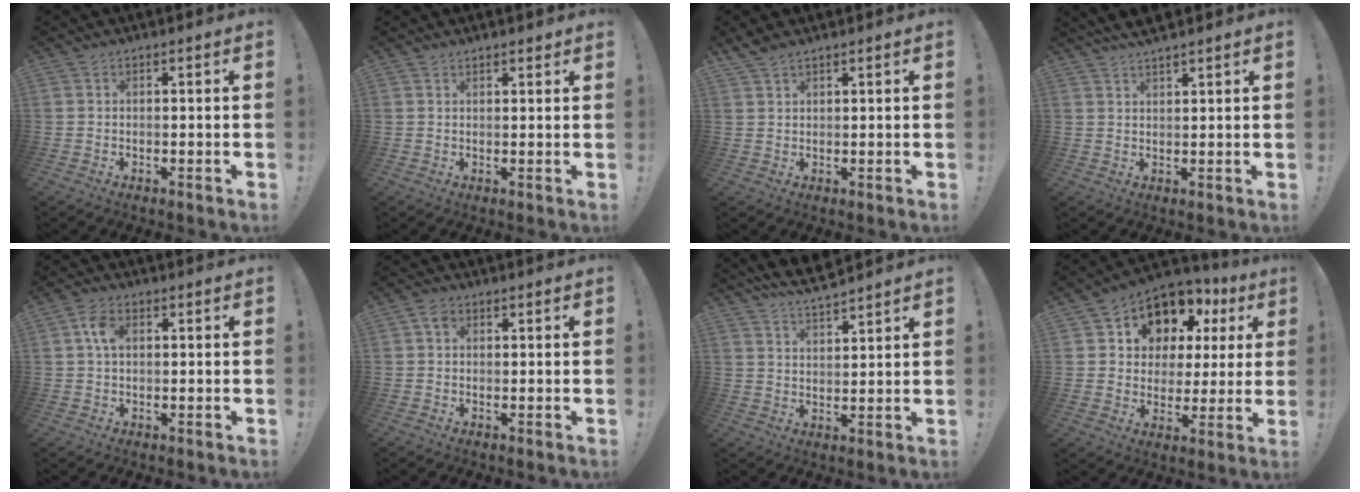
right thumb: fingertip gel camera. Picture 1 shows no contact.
{"total": 1.5, "force": [1.4, 0.4, 0.3], "torque": [0.008, -0.012, 0.024]}
{"total": 2.9, "force": [2.4, 0.9, 1.2], "torque": [-0.019, -0.014, 0.046]}
{"total": 4.2, "force": [3.8, 0.5, 1.8], "torque": [-0.030, -0.021, 0.070]}
{"total": 5.2, "force": [1.1, 3.3, 3.9], "torque": [-0.061, 0.005, 0.018]}
{"total": 2.5, "force": [0.8, 1.8, 1.5], "torque": [-0.024, 0.004, 0.013]}
{"total": 7.6, "force": [6.9, 1.5, 2.8], "torque": [-0.056, -0.044, 0.128]}
{"total": 10.6, "force": [6.6, 7.7, 3.2], "torque": [-0.049, -0.061, 0.131]}